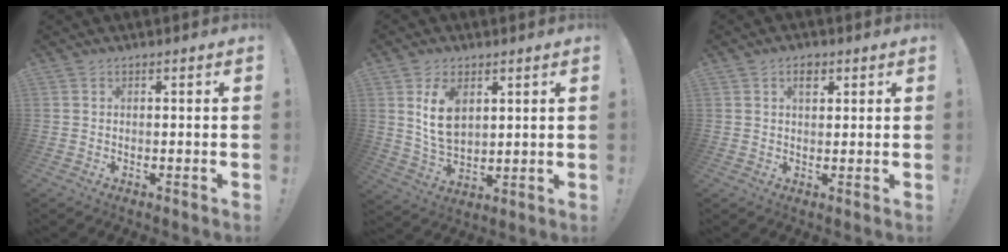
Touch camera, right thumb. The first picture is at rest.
{"total": 10.1, "force": [4.1, 6.6, 6.6], "torque": [-0.104, -0.010, 0.077]}
{"total": 3.4, "force": [1.6, 2.0, 2.2], "torque": [-0.034, 0.000, 0.025]}